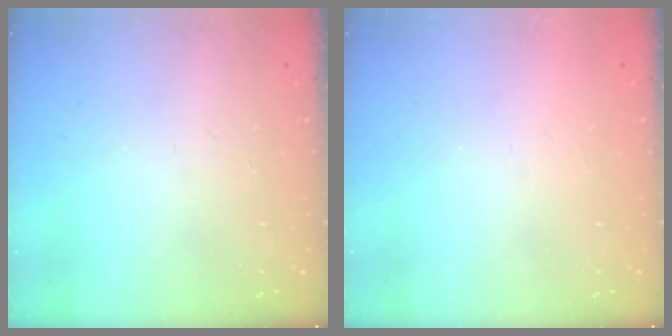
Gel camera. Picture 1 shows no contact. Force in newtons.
{"total": 1.6, "press": 1.6, "slide": 0.1}